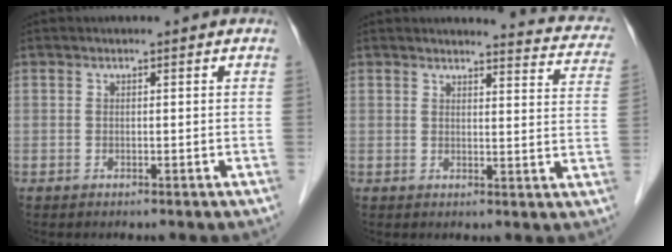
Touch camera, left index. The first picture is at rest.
{"total": 10.3, "force": [9.8, 1.8, 2.5], "torque": [-0.003, -0.042, 0.079]}